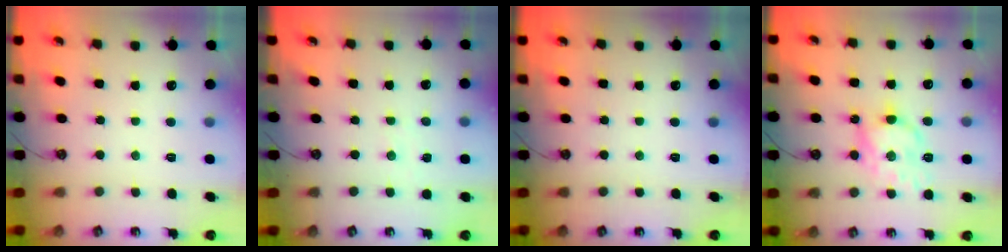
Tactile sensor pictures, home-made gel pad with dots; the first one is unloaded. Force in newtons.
{"total": 3.1, "press": 3.1, "slide": 0.5}
{"total": 0.0}
{"total": 11.3, "press": 11.2, "slide": 0.7}